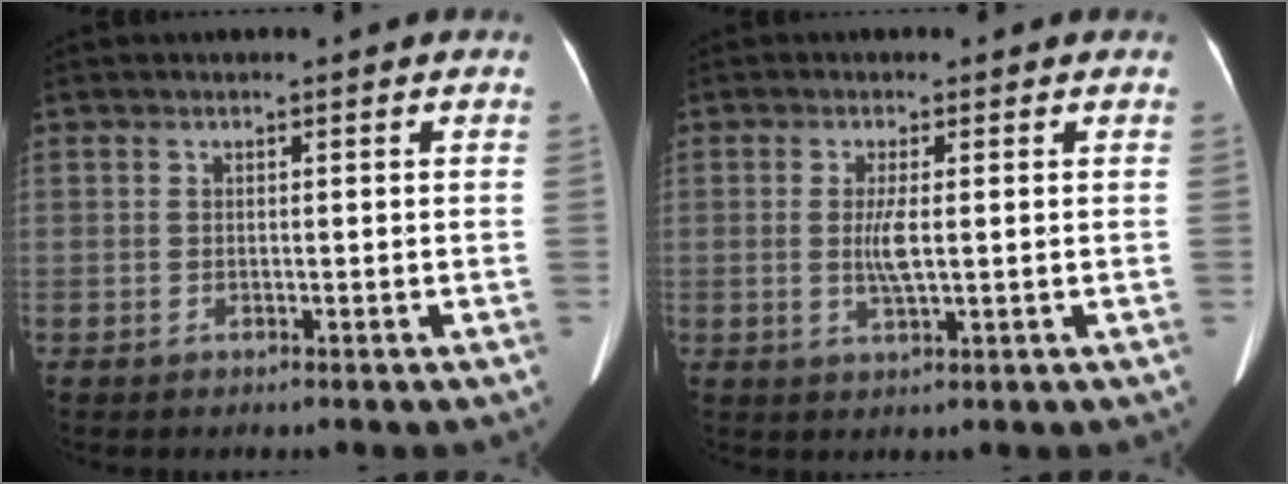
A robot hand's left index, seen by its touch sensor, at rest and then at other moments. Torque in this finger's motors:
{"motor_torque": [0.85, 0.05, 0.33, 0.09]}